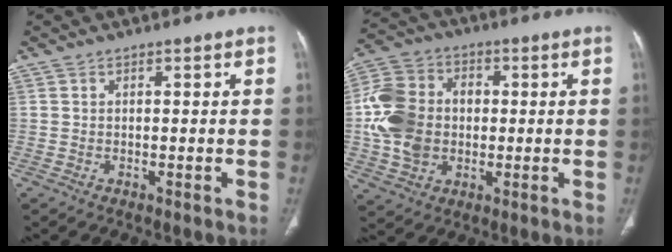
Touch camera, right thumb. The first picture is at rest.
{"total": 14.6, "force": [-0.4, 11.5, 9.0], "torque": [-0.162, 0.025, -0.007]}